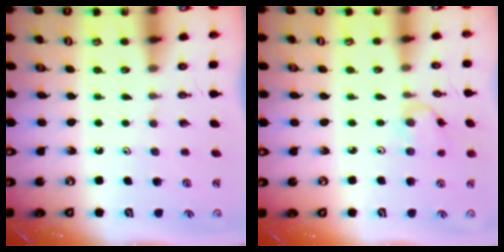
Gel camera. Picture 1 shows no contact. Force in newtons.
{"total": 2.6, "press": 2.6, "slide": 0.2}